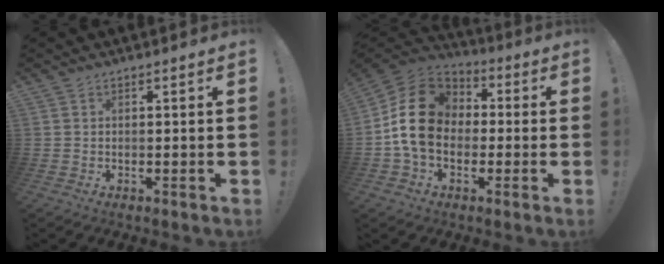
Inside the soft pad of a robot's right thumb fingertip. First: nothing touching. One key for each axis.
{"total": 16.3, "fx": 0.0, "fy": 13.0, "fz": 9.9, "tx": -0.172, "ty": 0.030, "tz": 0.011}